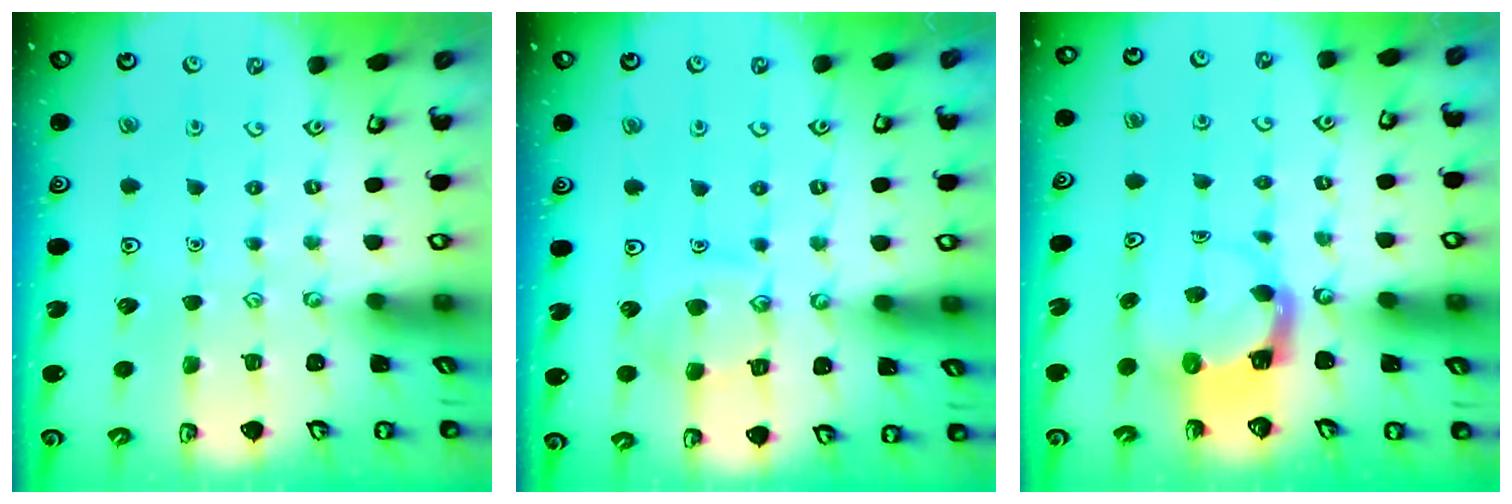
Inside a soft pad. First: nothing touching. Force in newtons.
{"total": 10.6, "press": 10.6, "slide": 0.9}
{"total": 3.9, "press": 3.9, "slide": 0.3}